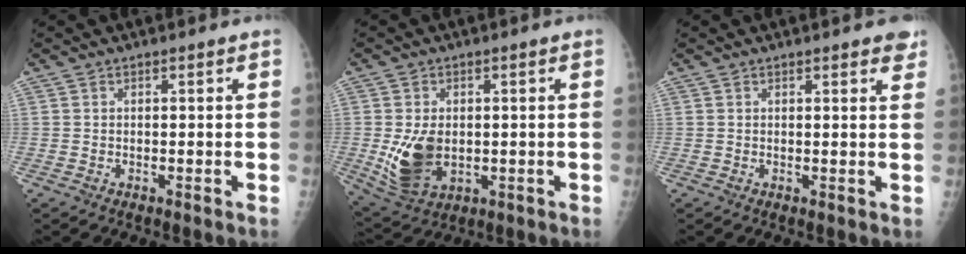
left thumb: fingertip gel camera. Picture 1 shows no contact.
{"total": 9.4, "force": [-0.9, 6.3, 7.0], "torque": [-0.120, -0.007, 0.002]}
{"total": 3.1, "force": [2.3, 1.0, 1.9], "torque": [-0.007, -0.002, 0.022]}